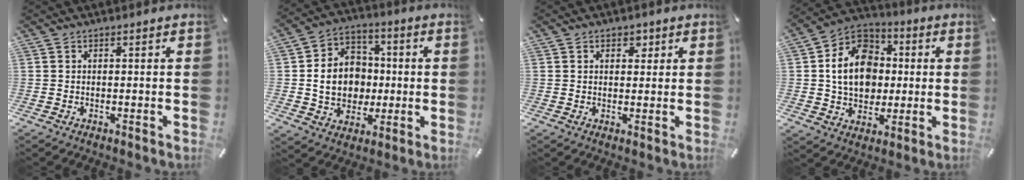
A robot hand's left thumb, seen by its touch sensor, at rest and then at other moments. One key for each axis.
{"total": 12.2, "fx": -0.7, "fy": 10.4, "fz": 6.2, "tx": -0.128, "ty": 0.018, "tz": -0.008}
{"total": 2.6, "fx": 1.3, "fy": 1.8, "fz": 1.4, "tx": -0.006, "ty": -0.004, "tz": 0.015}
{"total": 13.7, "fx": -0.1, "fy": 11.6, "fz": 7.3, "tx": -0.146, "ty": 0.013, "tz": -0.003}